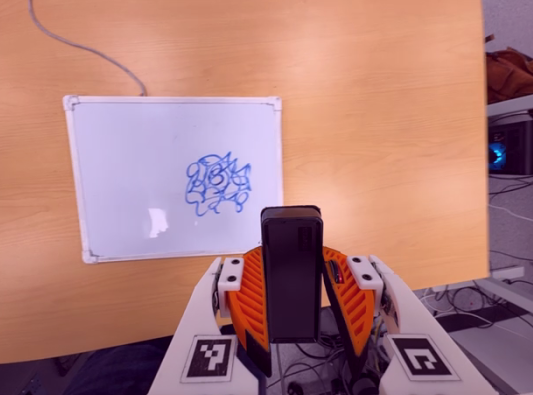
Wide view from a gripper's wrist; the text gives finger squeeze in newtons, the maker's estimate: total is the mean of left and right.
{"total": 5.1, "left": 4.8, "right": 5.3}